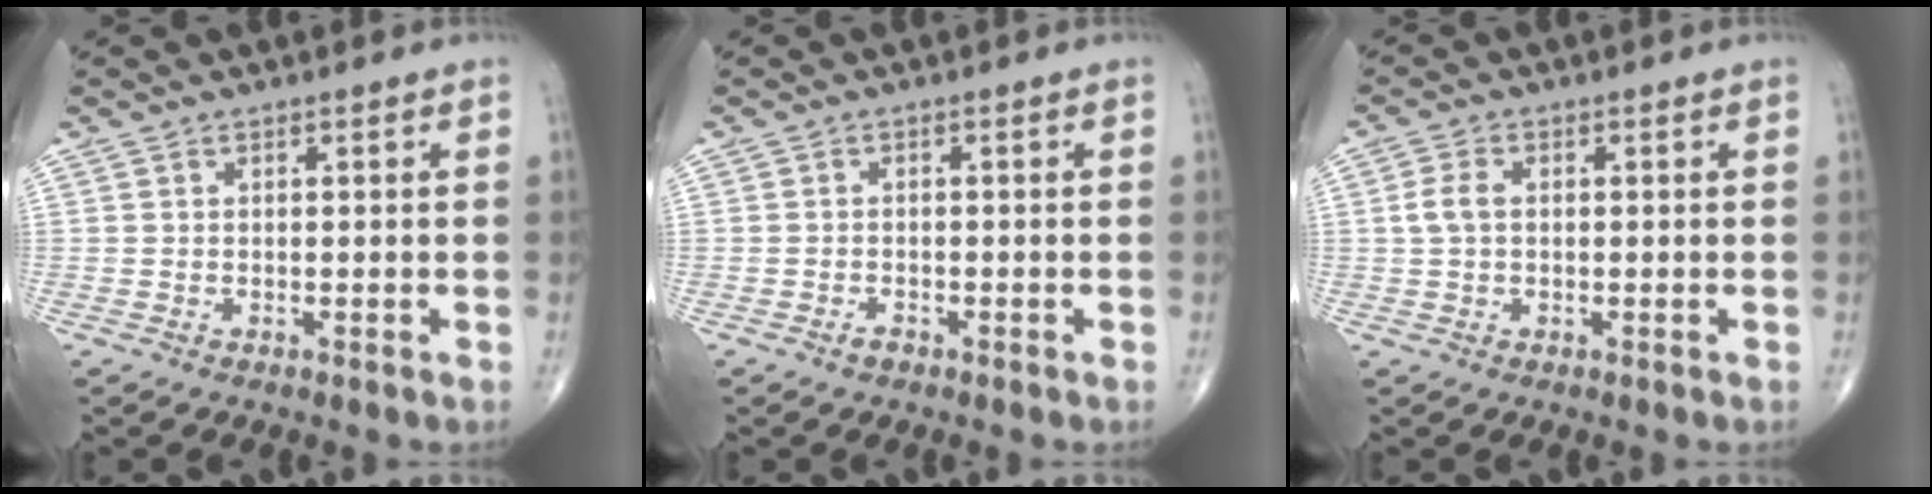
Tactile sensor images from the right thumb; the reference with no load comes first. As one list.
[{"total": 1.1, "force": [-0.8, 0.5, 0.4], "torque": [-0.007, 0.003, -0.015]}, {"total": 3.3, "force": [0.2, 2.1, 2.5], "torque": [-0.058, 0.008, 0.002]}]